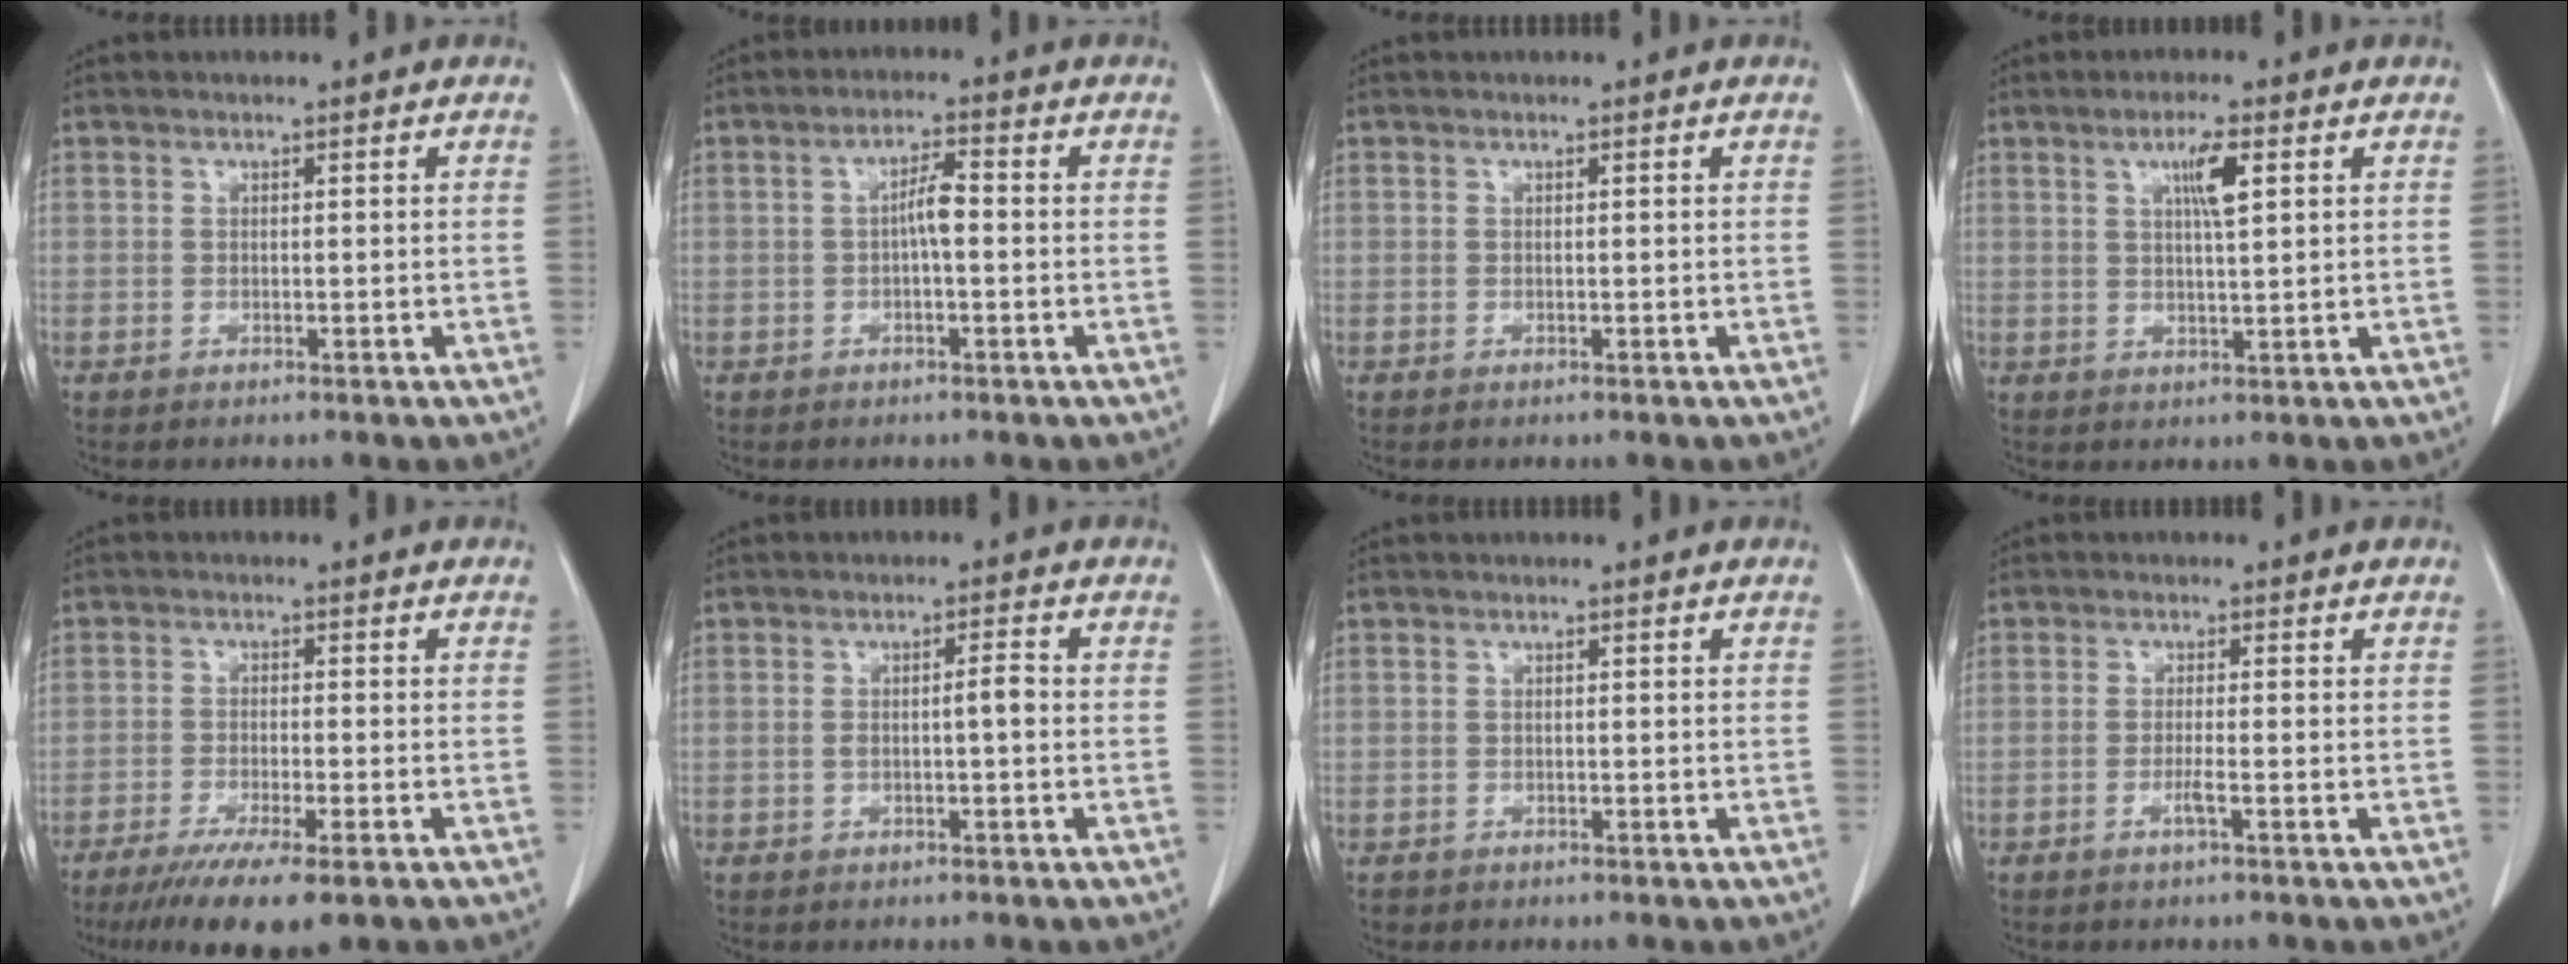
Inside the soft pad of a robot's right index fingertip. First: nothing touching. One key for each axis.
{"total": 3.3, "fx": -0.2, "fy": 0.6, "fz": 3.2, "tx": -0.061, "ty": 0.008, "tz": -0.004}
{"total": 0.0}
{"total": 4.5, "fx": 1.8, "fy": 0.3, "fz": 4.1, "tx": -0.075, "ty": -0.002, "tz": 0.030}
{"total": 10.3, "fx": -7.1, "fy": 1.1, "fz": 7.3, "tx": -0.113, "ty": -0.024, "tz": -0.108}
{"total": 2.6, "fx": -0.3, "fy": 0.4, "fz": 2.6, "tx": -0.048, "ty": 0.008, "tz": -0.001}
{"total": 0.9, "fx": -0.5, "fy": 0.7, "fz": 0.0, "tx": -0.010, "ty": 0.003, "tz": -0.007}
{"total": 1.7, "fx": -0.8, "fy": -0.3, "fz": 1.4, "tx": -0.029, "ty": -0.001, "tz": -0.016}